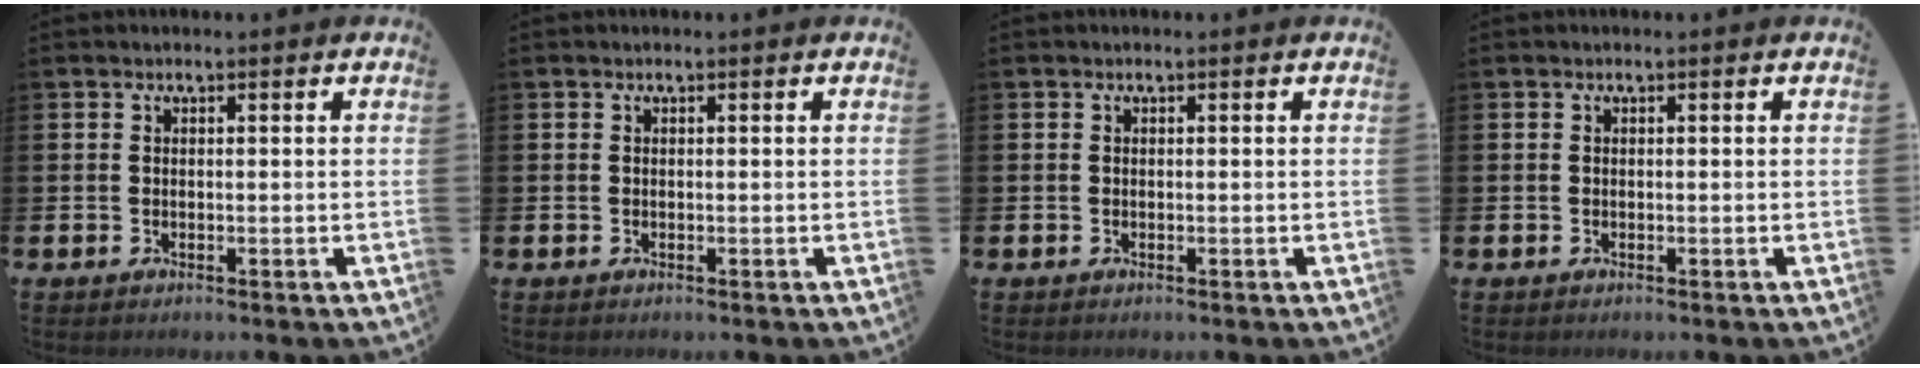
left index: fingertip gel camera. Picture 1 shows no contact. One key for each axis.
{"total": 0.0}
{"total": 0.0}
{"total": 0.0}